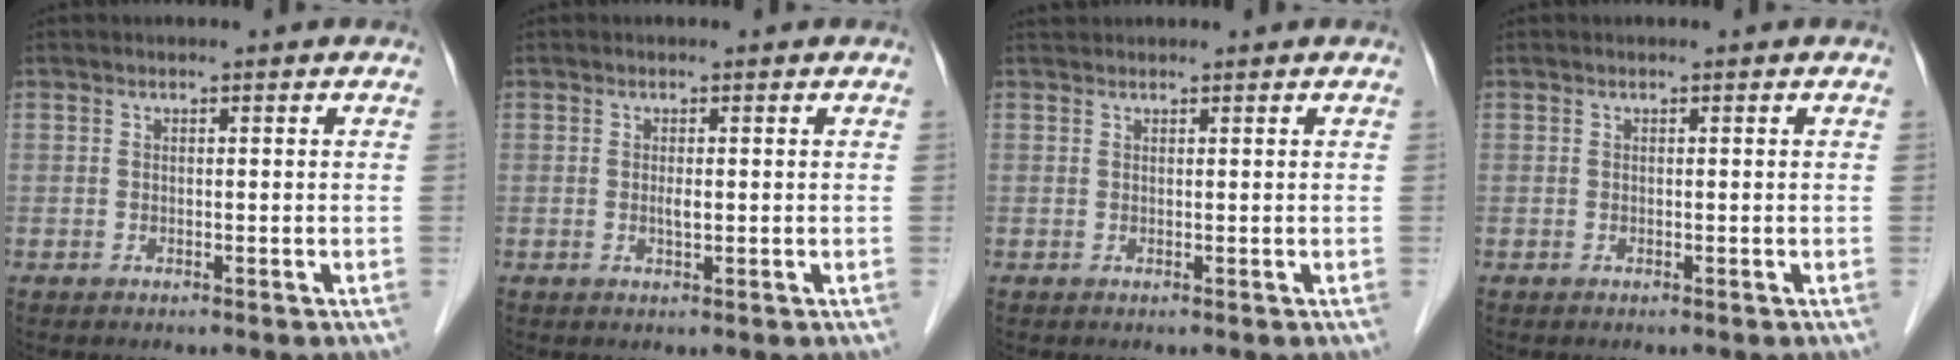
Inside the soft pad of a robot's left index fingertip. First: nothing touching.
{"total": 1.1, "force": [0.1, 0.3, 1.1], "torque": [-0.022, -0.002, 0.001]}
{"total": 1.5, "force": [1.4, 0.3, 0.2], "torque": [-0.010, 0.021, 0.028]}
{"total": 0.0}